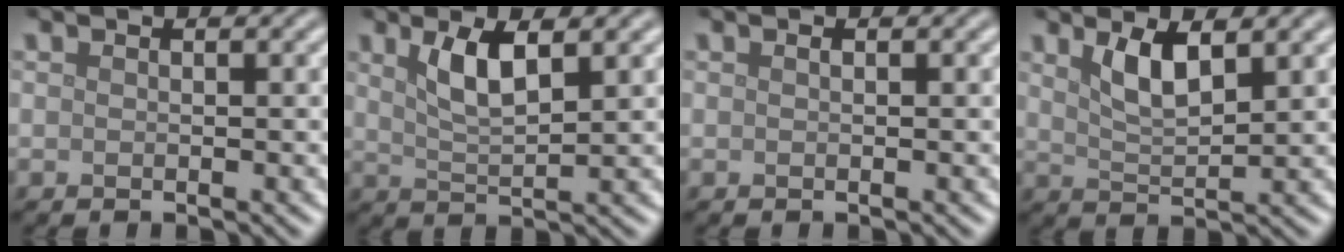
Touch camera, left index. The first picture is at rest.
{"total": 3.6, "force": [1.7, 1.0, 3.0], "torque": [-0.059, -0.002, 0.035]}
{"total": 0.0}
{"total": 3.3, "force": [1.8, 1.0, 2.6], "torque": [-0.054, -0.005, 0.038]}